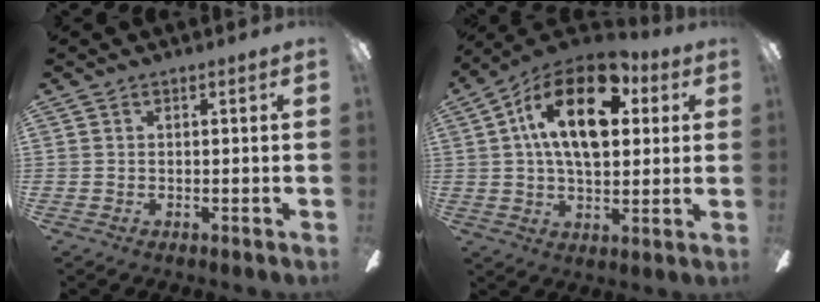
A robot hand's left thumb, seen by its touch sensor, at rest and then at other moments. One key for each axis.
{"total": 19.7, "fx": 6.7, "fy": 10.3, "fz": 15.4, "tx": -0.271, "ty": -0.002, "tz": 0.110}